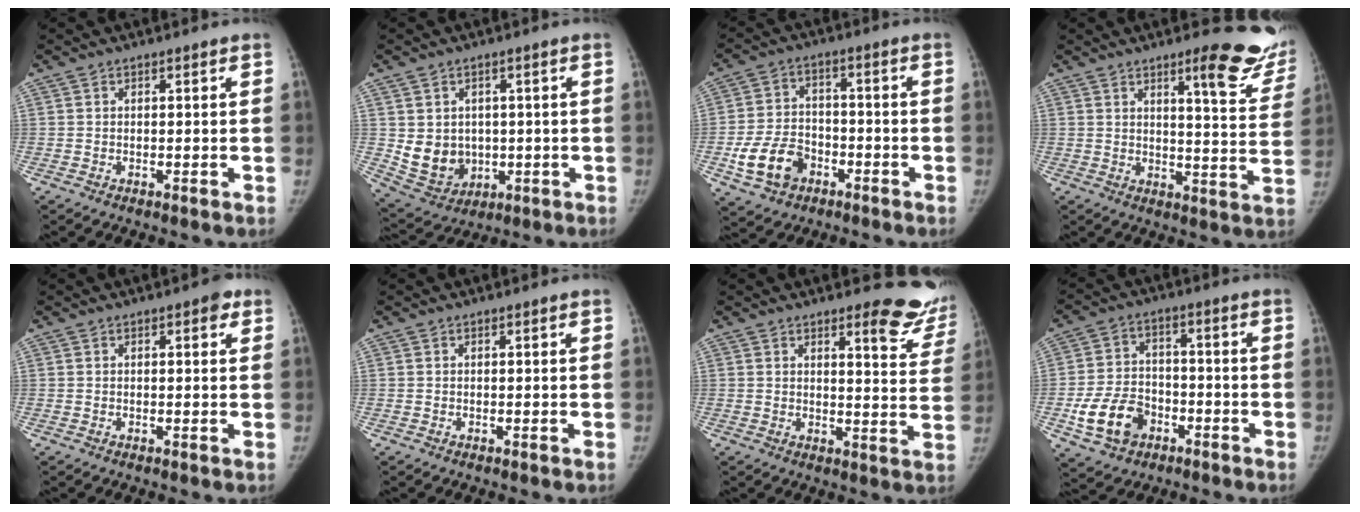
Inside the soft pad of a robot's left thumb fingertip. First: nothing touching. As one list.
[{"total": 9.1, "force": [0.1, 7.8, 4.6], "torque": [-0.048, -0.011, 0.029]}, {"total": 10.3, "force": [-4.4, 7.5, 5.5], "torque": [-0.091, 0.023, -0.073]}, {"total": 15.5, "force": [10.2, 3.3, 11.2], "torque": [-0.099, -0.067, 0.121]}, {"total": 2.2, "force": [1.1, 1.0, 1.7], "torque": [-0.012, -0.001, 0.010]}, {"total": 0.0}, {"total": 10.7, "force": [9.1, 2.7, 4.9], "torque": [-0.024, -0.078, 0.089]}, {"total": 10.9, "force": [-4.5, 8.0, 5.9], "torque": [-0.094, 0.023, -0.075]}]